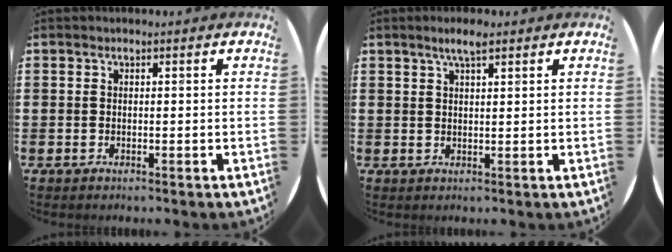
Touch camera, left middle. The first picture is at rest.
{"total": 3.2, "force": [2.3, 0.6, 2.2], "torque": [-0.047, 0.005, 0.039]}